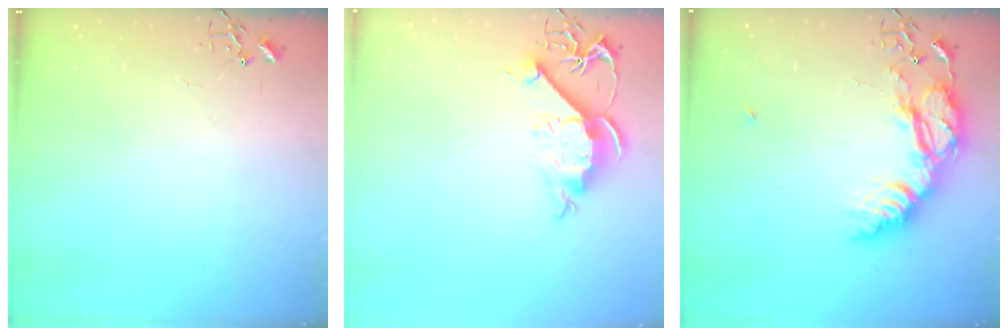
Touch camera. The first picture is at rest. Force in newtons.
{"total": 10.6, "press": 10.6, "slide": 0.4}
{"total": 20.7, "press": 20.6, "slide": 1.8}